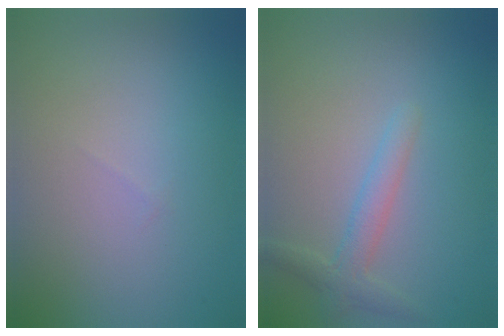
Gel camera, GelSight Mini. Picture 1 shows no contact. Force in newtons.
{"total": 2.2, "press": 2.2, "slide": 0.2}